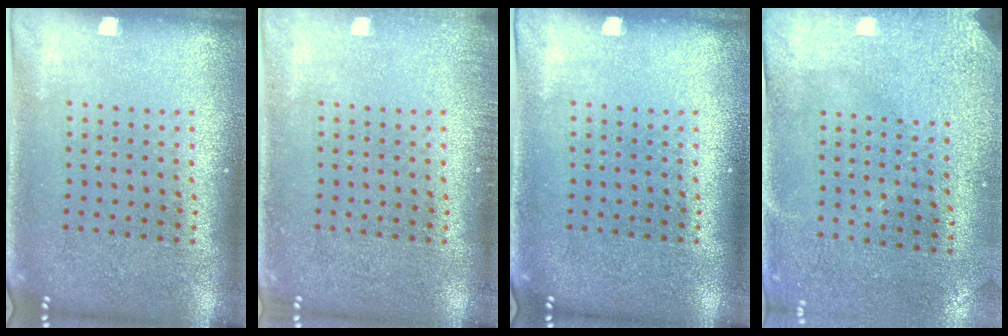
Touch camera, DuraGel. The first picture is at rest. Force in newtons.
{"total": 0.8, "press": 0.8, "slide": 0.0}
{"total": 0.0}
{"total": 3.0, "press": 2.3, "slide": 1.9}